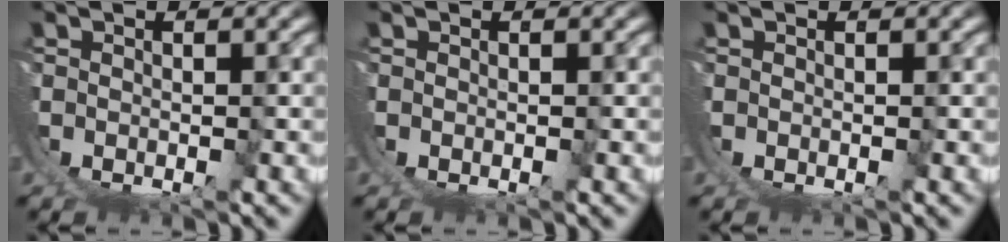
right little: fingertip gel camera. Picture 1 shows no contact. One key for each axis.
{"total": 0.0}
{"total": 0.0}